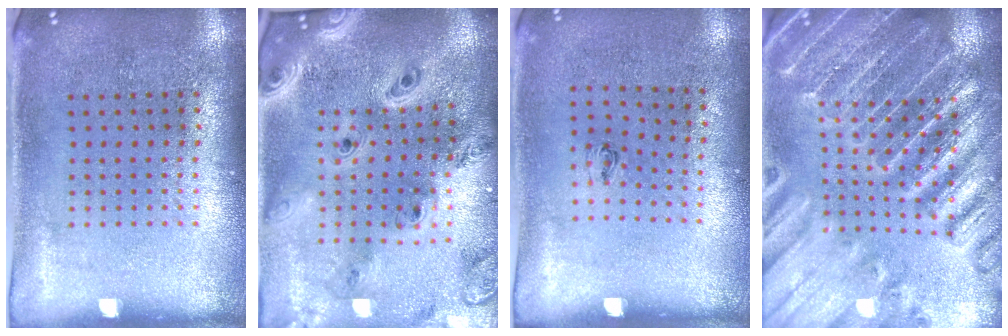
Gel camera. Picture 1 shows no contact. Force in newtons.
{"total": 4.1, "press": 3.0, "slide": 2.7}
{"total": 0.5, "press": 0.2, "slide": 0.5}
{"total": 4.1, "press": 3.9, "slide": 1.4}